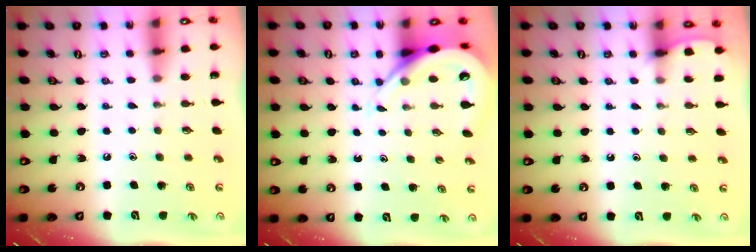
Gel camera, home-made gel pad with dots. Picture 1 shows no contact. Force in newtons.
{"total": 6.3, "press": 6.3, "slide": 0.6}
{"total": 2.1, "press": 2.1, "slide": 0.3}